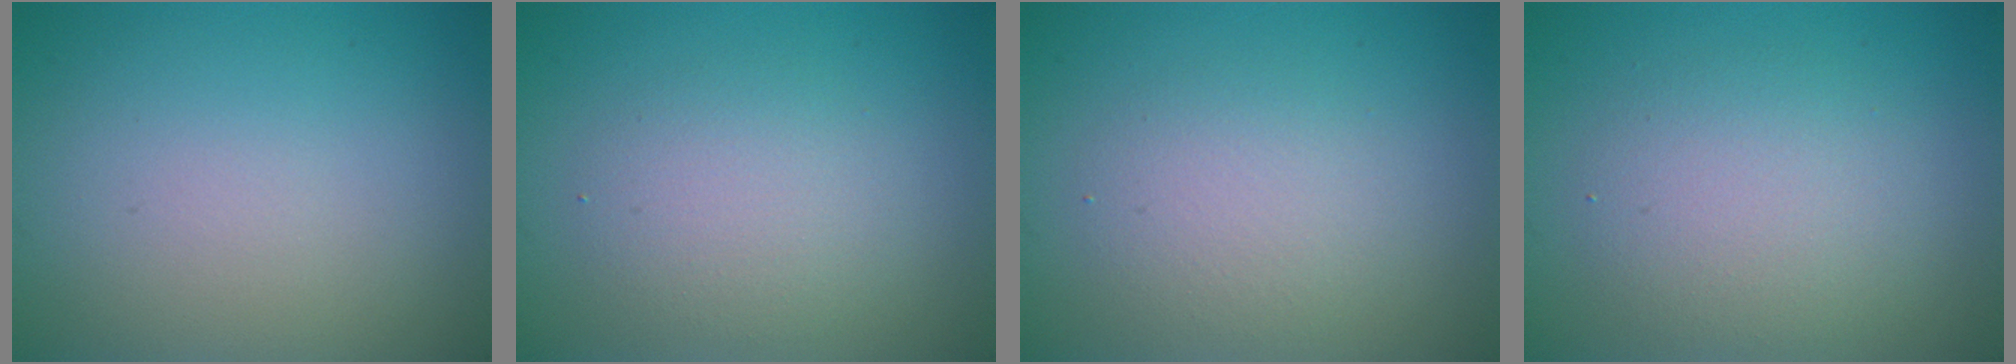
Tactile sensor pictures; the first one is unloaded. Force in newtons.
{"total": 2.8, "press": 2.8, "slide": 0.2}
{"total": 2.9, "press": 2.9, "slide": 0.2}
{"total": 3.8, "press": 3.8, "slide": 0.2}